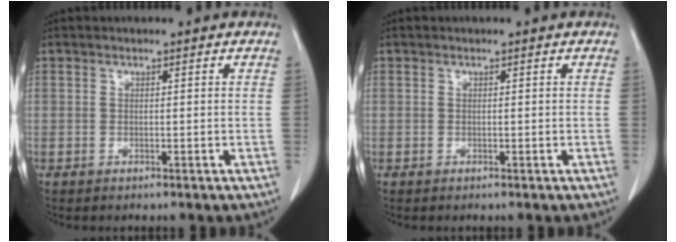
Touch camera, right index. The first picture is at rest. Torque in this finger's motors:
{"motor_torque": [-0.01, 0.00, 0.00, 0.00]}